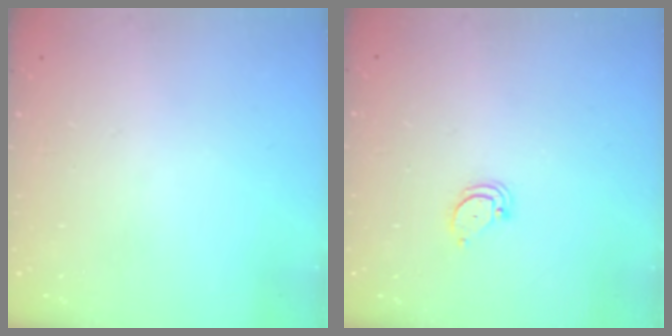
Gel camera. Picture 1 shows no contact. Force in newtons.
{"total": 2.7, "press": 2.7, "slide": 0.2}